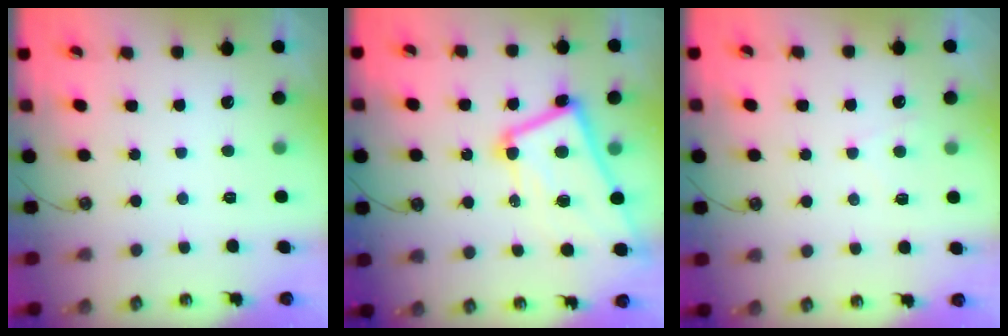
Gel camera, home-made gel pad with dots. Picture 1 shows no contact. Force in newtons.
{"total": 12.1, "press": 12.1, "slide": 1.0}
{"total": 1.6, "press": 1.5, "slide": 0.4}